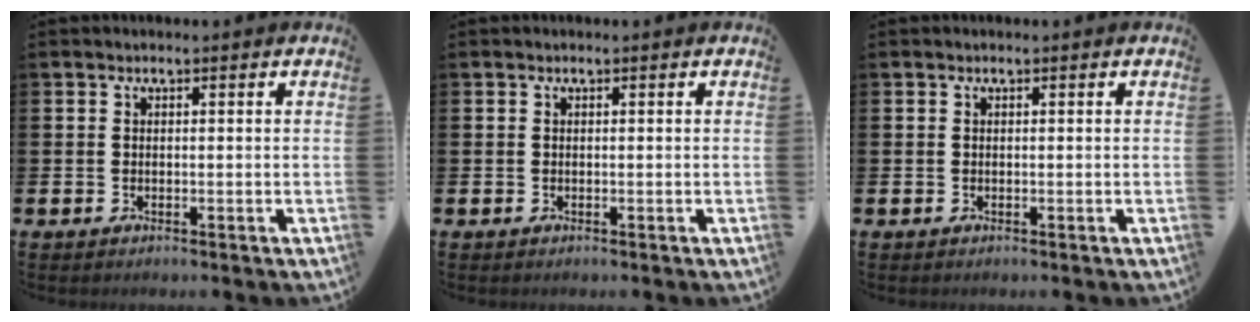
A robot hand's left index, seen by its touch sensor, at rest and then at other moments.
{"total": 0.0}
{"total": 0.0}